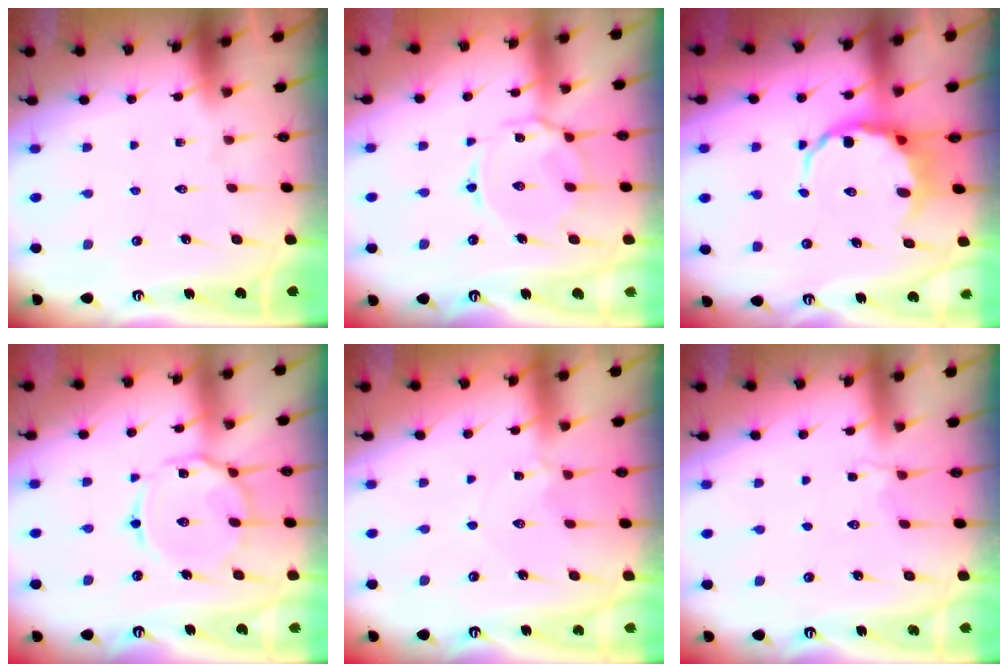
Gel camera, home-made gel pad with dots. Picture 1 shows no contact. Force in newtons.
{"total": 9.6, "press": 9.6, "slide": 0.8}
{"total": 6.5, "press": 6.0, "slide": 2.6}
{"total": 10.6, "press": 10.6, "slide": 0.7}
{"total": 1.8, "press": 1.8, "slide": 0.4}
{"total": 2.3, "press": 2.0, "slide": 1.2}